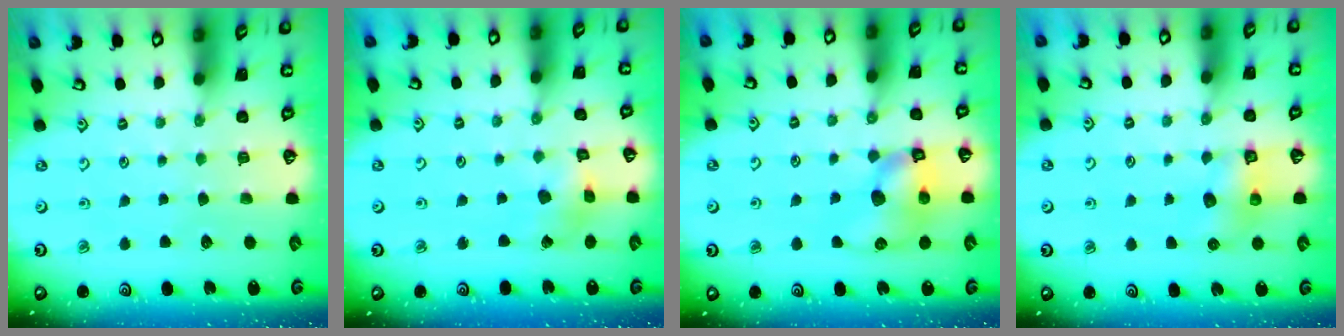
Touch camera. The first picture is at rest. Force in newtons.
{"total": 4.8, "press": 4.7, "slide": 0.6}
{"total": 10.8, "press": 10.6, "slide": 1.7}
{"total": 7.6, "press": 7.6, "slide": 0.6}